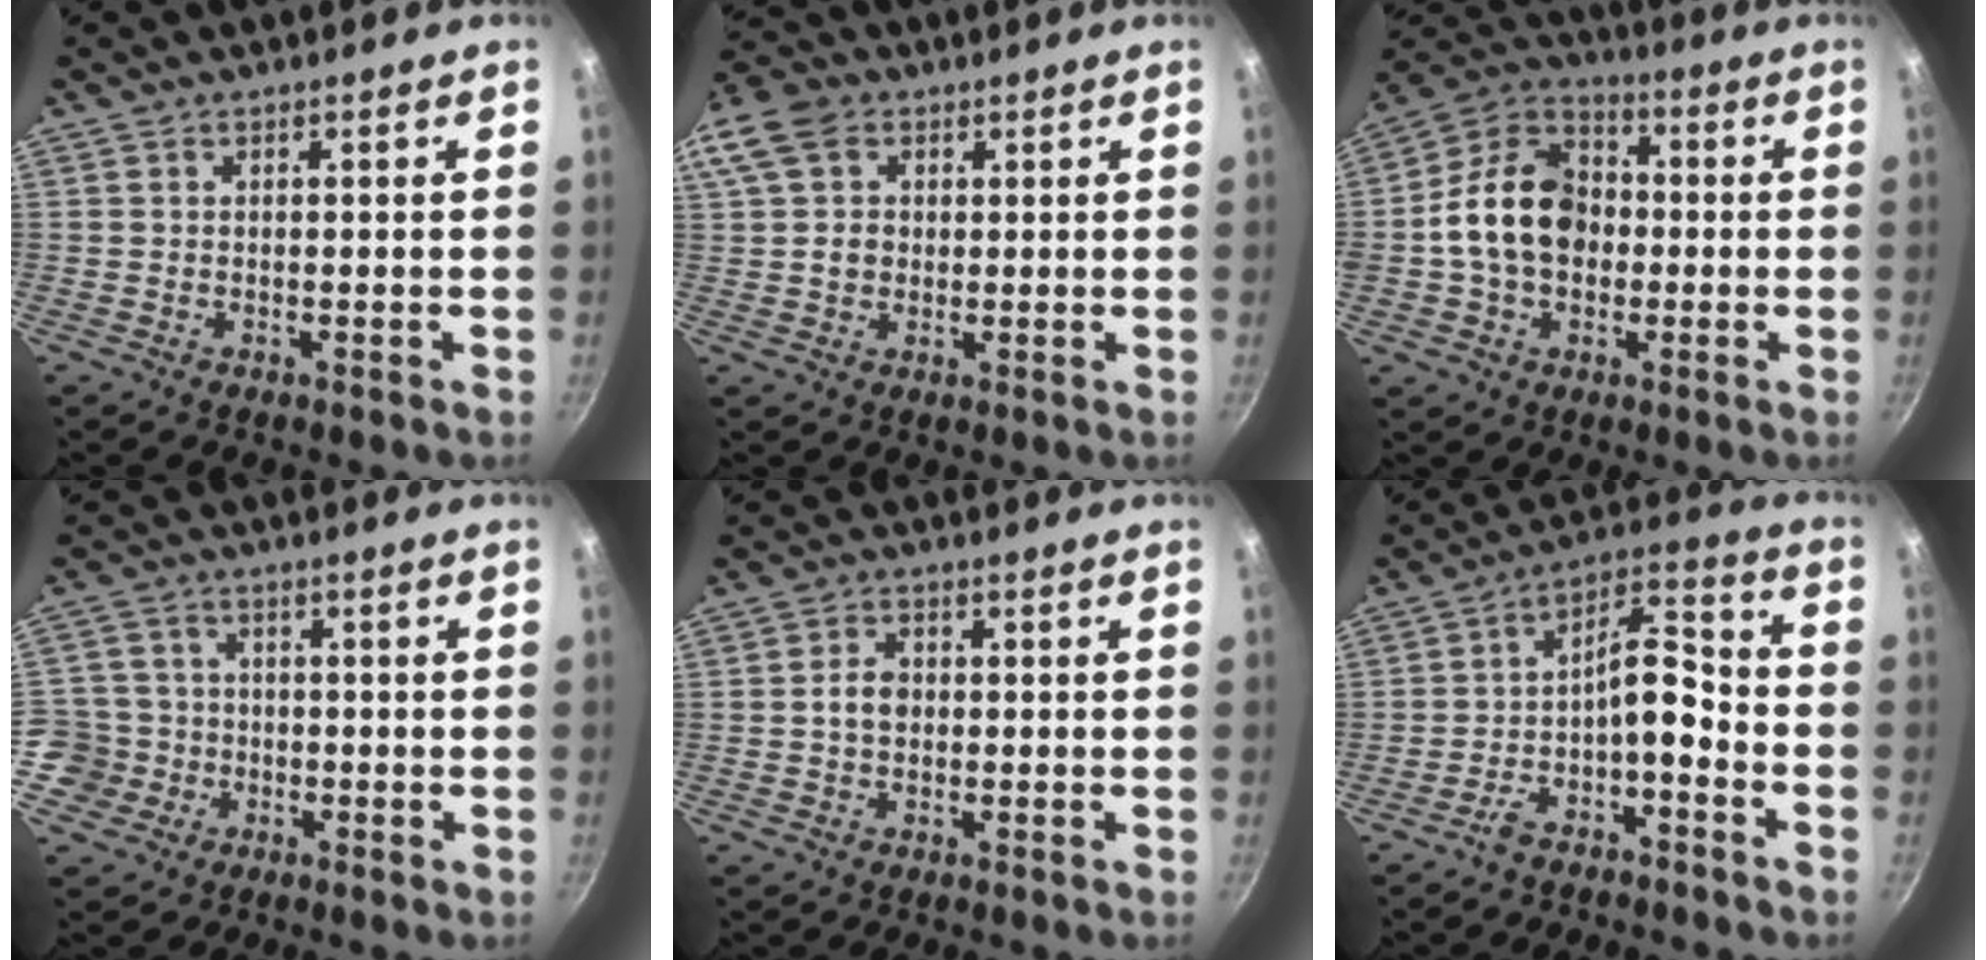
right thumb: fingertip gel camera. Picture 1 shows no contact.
{"total": 14.7, "force": [4.7, 11.6, 7.8], "torque": [-0.176, 0.027, 0.080]}
{"total": 16.0, "force": [-0.7, 12.2, 10.4], "torque": [-0.148, 0.035, -0.027]}
{"total": 7.2, "force": [-2.2, 6.8, 1.0], "torque": [0.014, 0.028, -0.046]}
{"total": 3.7, "force": [0.0, 2.8, 2.4], "torque": [-0.028, 0.009, -0.004]}
{"total": 9.3, "force": [-4.3, 4.0, 7.3], "torque": [-0.118, 0.069, -0.073]}